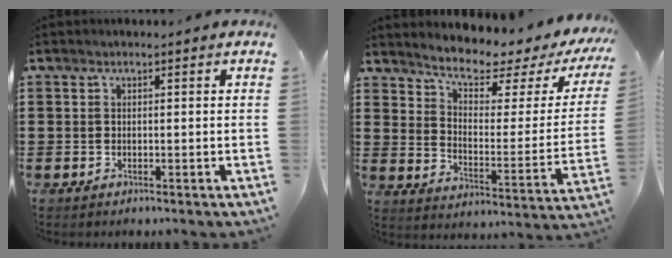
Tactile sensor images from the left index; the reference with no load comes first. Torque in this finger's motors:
{"motor_torque": [1.98, -0.15, 0.92, 0.14]}